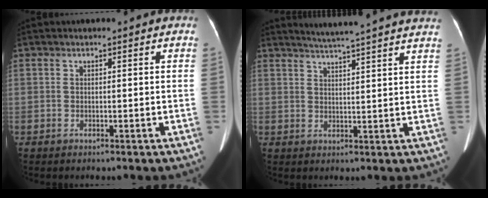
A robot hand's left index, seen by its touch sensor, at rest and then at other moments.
{"total": 14.1, "force": [13.0, -0.6, 5.5], "torque": [-0.094, -0.009, 0.162]}